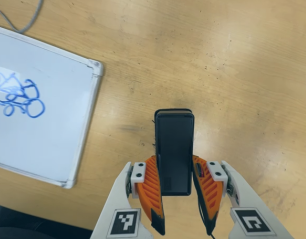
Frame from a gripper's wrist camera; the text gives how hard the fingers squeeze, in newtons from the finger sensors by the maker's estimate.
{"total": 6.6, "left": 4.7, "right": 8.4}